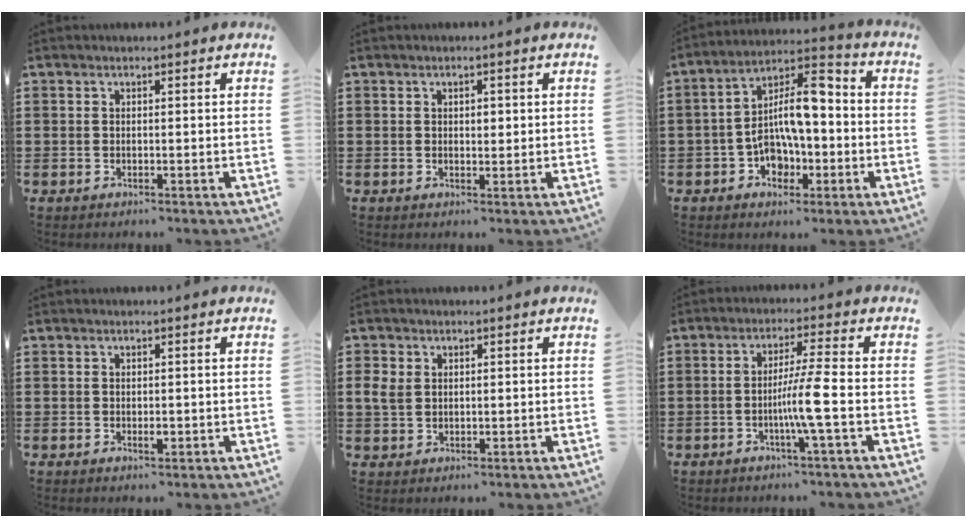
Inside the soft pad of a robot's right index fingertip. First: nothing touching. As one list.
[{"total": 1.2, "force": [0.2, 0.8, 0.9], "torque": [-0.011, 0.004, 0.001]}, {"total": 11.2, "force": [-1.7, 6.3, 9.1], "torque": [-0.157, 0.000, -0.035]}, {"total": 1.3, "force": [-0.2, 0.5, 1.2], "torque": [-0.021, 0.000, -0.003]}, {"total": 3.1, "force": [0.7, 2.5, 1.8], "torque": [-0.049, 0.008, 0.010]}, {"total": 6.3, "force": [-1.9, -0.8, 5.9], "torque": [-0.108, -0.012, -0.039]}]